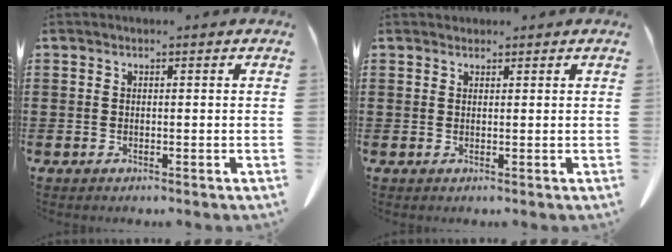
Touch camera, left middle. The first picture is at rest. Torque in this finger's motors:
{"motor_torque": [0.31, 0.11, 0.06, 0.01]}